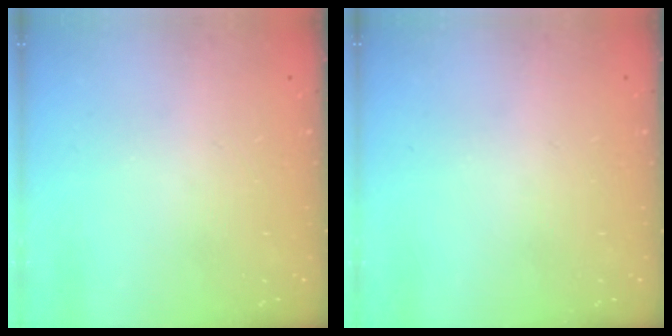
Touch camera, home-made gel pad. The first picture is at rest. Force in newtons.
{"total": 0.0}